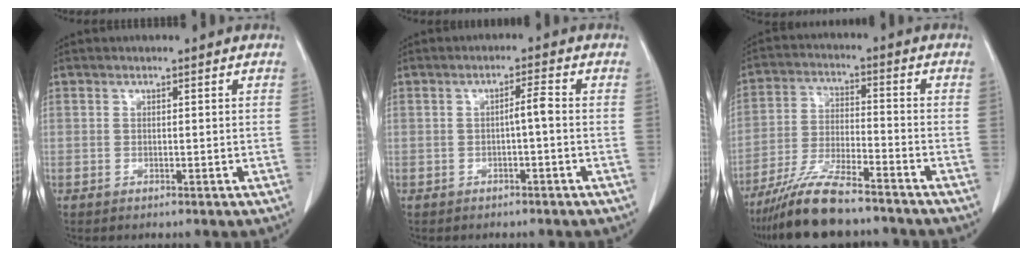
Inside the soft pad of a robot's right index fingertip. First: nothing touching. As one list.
[{"total": 2.2, "force": [-0.4, 0.1, 2.2], "torque": [-0.035, 0.003, -0.008]}, {"total": 11.5, "force": [-9.7, 1.5, 6.0], "torque": [-0.114, -0.023, -0.175]}]